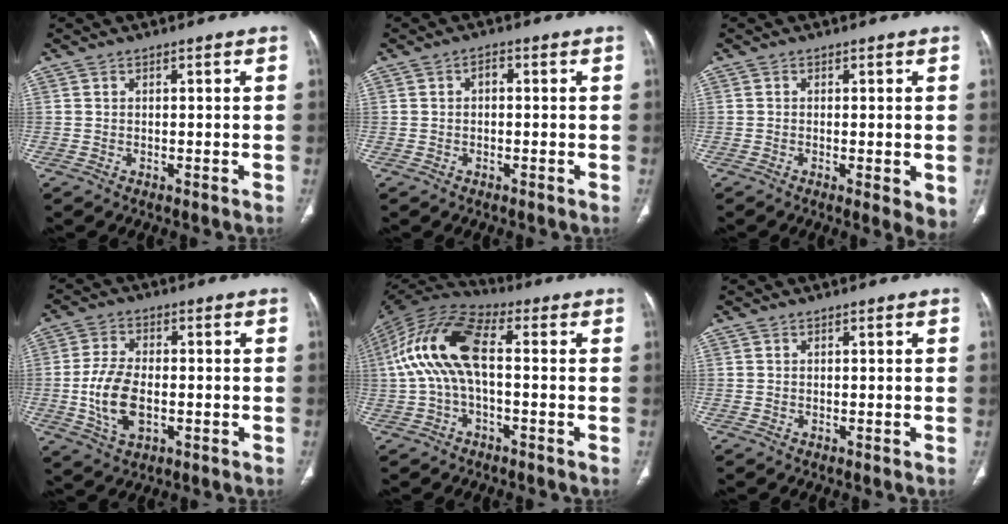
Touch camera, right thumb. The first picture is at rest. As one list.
[{"total": 1.6, "force": [0.1, 1.0, 1.2], "torque": [-0.019, 0.008, -0.002]}, {"total": 4.3, "force": [-0.9, 1.2, 4.0], "torque": [-0.058, -0.012, -0.014]}, {"total": 9.9, "force": [-1.6, 5.6, 8.0], "torque": [-0.159, 0.005, -0.028]}, {"total": 15.1, "force": [0.3, 7.0, 13.3], "torque": [-0.277, 0.042, -0.001]}, {"total": 0.0}]